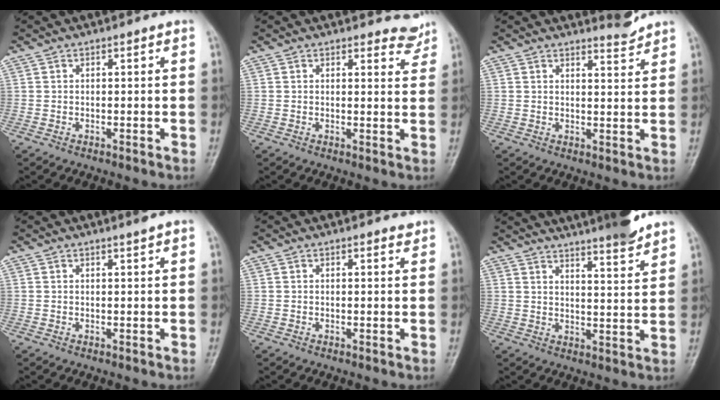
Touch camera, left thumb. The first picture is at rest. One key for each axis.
{"total": 3.3, "fx": 3.1, "fy": 1.1, "fz": 0.1, "tx": 0.022, "ty": -0.028, "tz": 0.024}
{"total": 2.8, "fx": 2.8, "fy": 0.0, "fz": 0.2, "tx": 0.003, "ty": -0.034, "tz": 0.044}
{"total": 1.2, "fx": 0.9, "fy": -0.1, "fz": 0.7, "tx": -0.009, "ty": -0.005, "tz": 0.014}
{"total": 0.9, "fx": 0.7, "fy": 0.3, "fz": 0.3, "tx": -0.003, "ty": -0.005, "tz": 0.010}
{"total": 13.6, "fx": 11.8, "fy": 1.6, "fz": 6.7, "tx": -0.083, "ty": -0.056, "tz": 0.161}